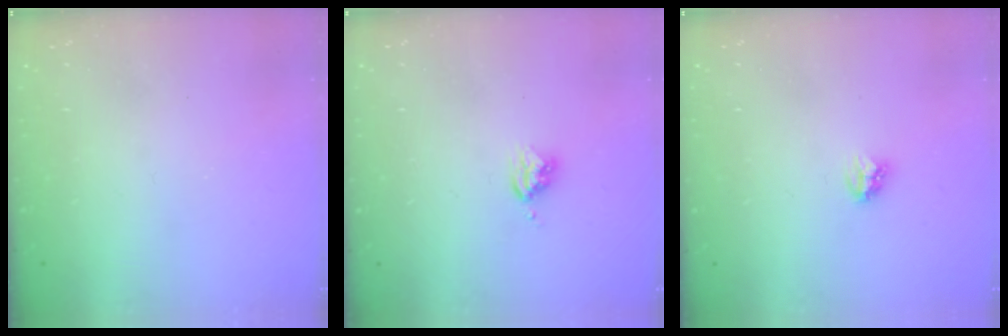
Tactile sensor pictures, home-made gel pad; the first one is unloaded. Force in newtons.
{"total": 3.7, "press": 3.7, "slide": 0.5}
{"total": 2.8, "press": 2.8, "slide": 0.3}